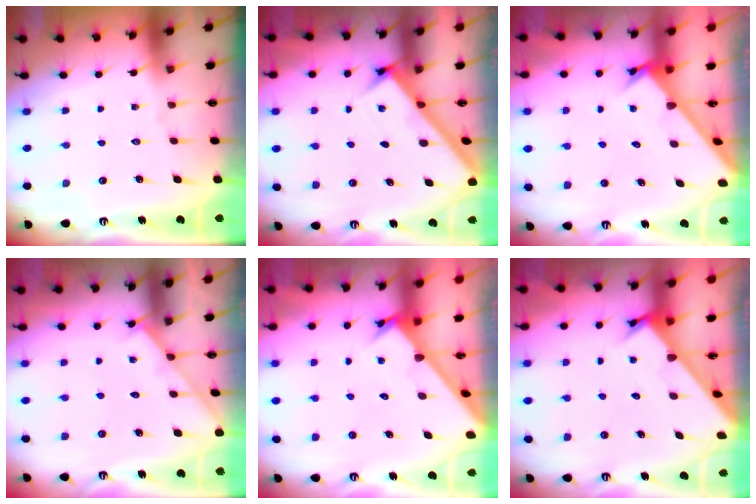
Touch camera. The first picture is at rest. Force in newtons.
{"total": 2.6, "press": 2.6, "slide": 0.3}
{"total": 2.5, "press": 2.5, "slide": 0.2}
{"total": 2.9, "press": 2.9, "slide": 0.4}
{"total": 2.5, "press": 2.5, "slide": 0.2}
{"total": 2.1, "press": 2.1, "slide": 0.1}